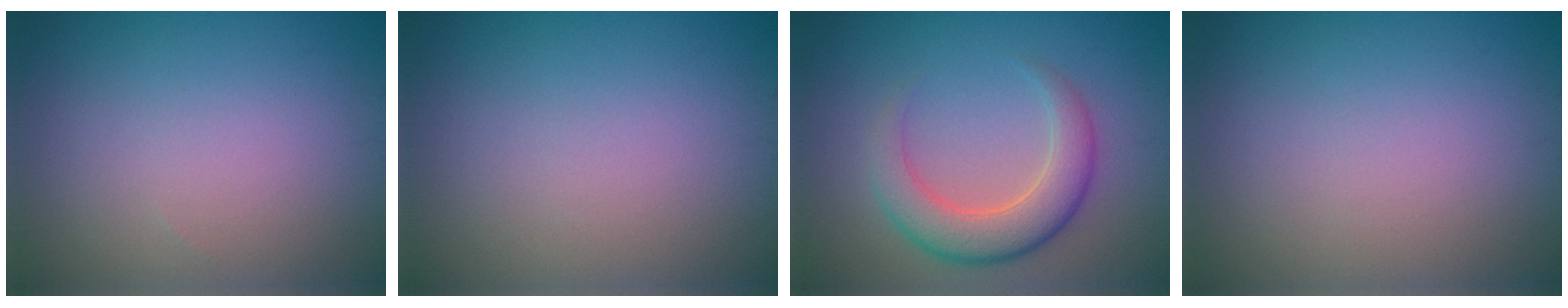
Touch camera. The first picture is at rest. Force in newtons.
{"total": 0.0}
{"total": 5.1, "press": 5.1, "slide": 0.2}
{"total": 0.0}